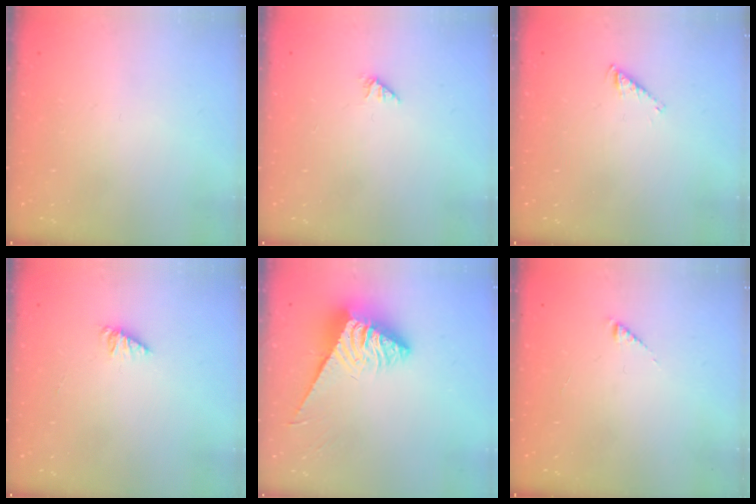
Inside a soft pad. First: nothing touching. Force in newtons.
{"total": 1.0, "press": 1.0, "slide": 0.2}
{"total": 2.7, "press": 2.6, "slide": 0.3}
{"total": 1.4, "press": 1.4, "slide": 0.2}
{"total": 7.0, "press": 7.0, "slide": 0.3}
{"total": 2.7, "press": 2.6, "slide": 0.4}